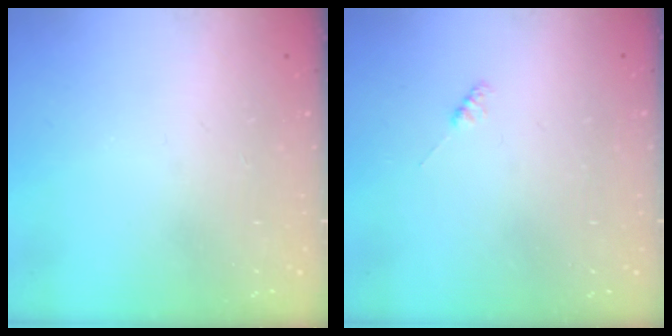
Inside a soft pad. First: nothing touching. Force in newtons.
{"total": 2.3, "press": 2.3, "slide": 0.3}